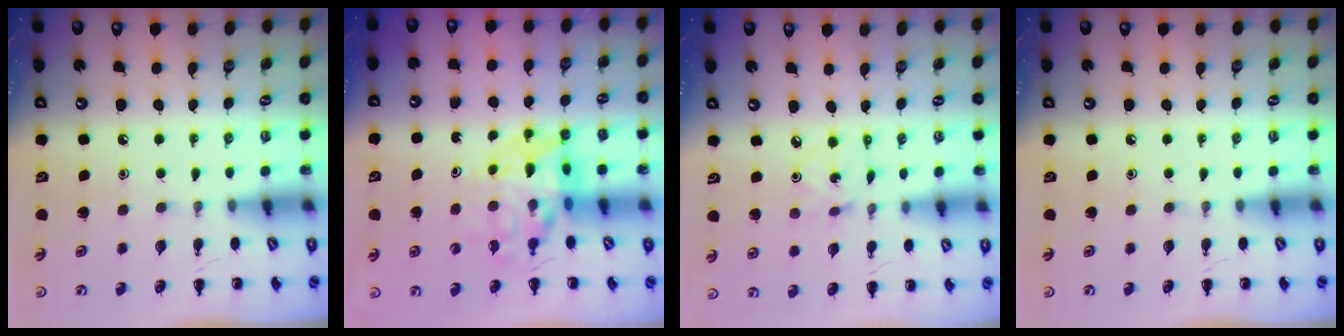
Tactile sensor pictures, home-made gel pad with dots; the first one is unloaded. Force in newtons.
{"total": 11.2, "press": 10.8, "slide": 3.1}
{"total": 0.8, "press": 0.8, "slide": 0.2}
{"total": 0.0}